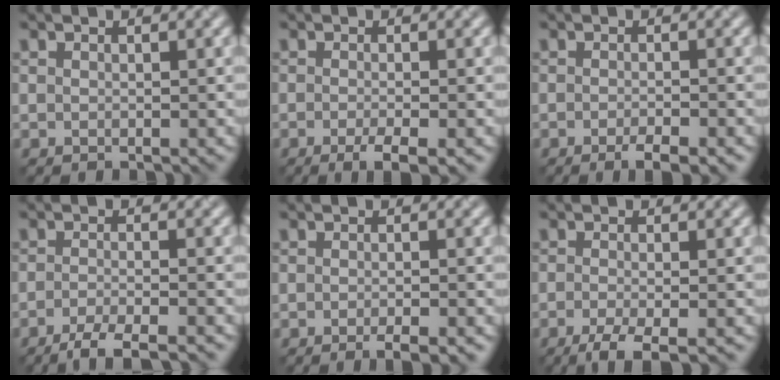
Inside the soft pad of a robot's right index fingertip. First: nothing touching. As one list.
[{"total": 2.9, "force": [-1.4, 0.6, 2.5], "torque": [-0.038, -0.006, -0.027]}, {"total": 2.8, "force": [-1.6, 0.5, 2.2], "torque": [-0.031, -0.003, -0.028]}, {"total": 4.5, "force": [-3.4, 0.8, 2.8], "torque": [-0.043, -0.004, -0.065]}, {"total": 2.5, "force": [-1.5, 0.4, 1.9], "torque": [-0.022, -0.003, -0.026]}, {"total": 3.7, "force": [-2.4, 0.8, 2.7], "torque": [-0.045, -0.007, -0.050]}]